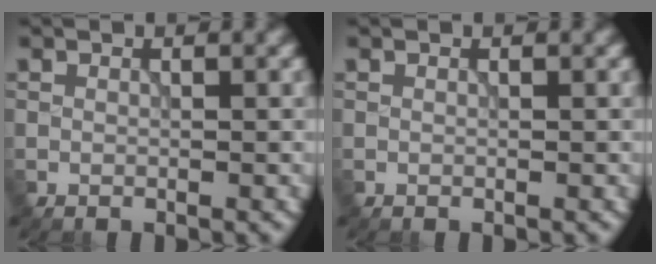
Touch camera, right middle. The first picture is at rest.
{"total": 0.0}